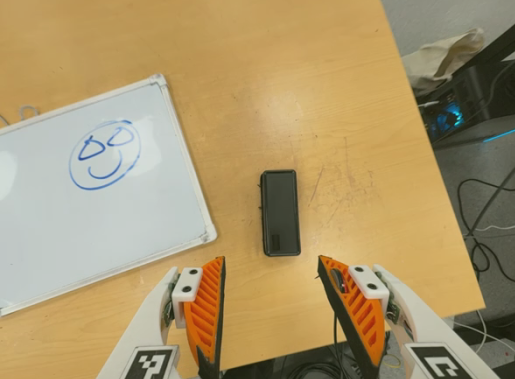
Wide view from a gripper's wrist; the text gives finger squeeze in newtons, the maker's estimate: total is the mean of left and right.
{"total": 0.0}